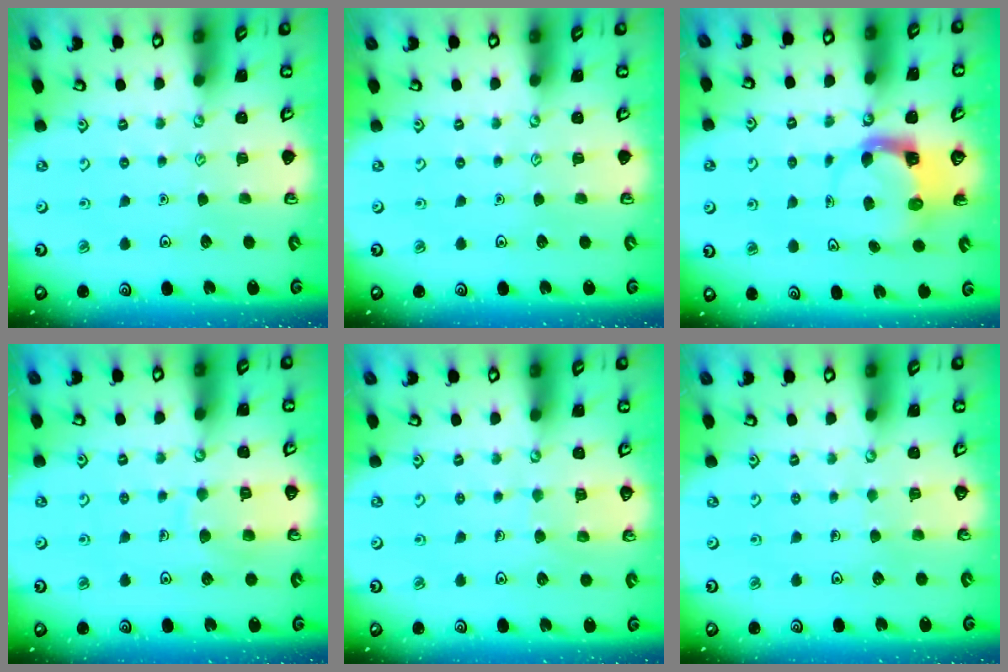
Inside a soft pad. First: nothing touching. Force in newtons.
{"total": 0.0}
{"total": 3.7, "press": 3.6, "slide": 0.6}
{"total": 8.4, "press": 8.4, "slide": 0.8}
{"total": 6.0, "press": 6.0, "slide": 0.5}
{"total": 3.7, "press": 3.7, "slide": 0.2}